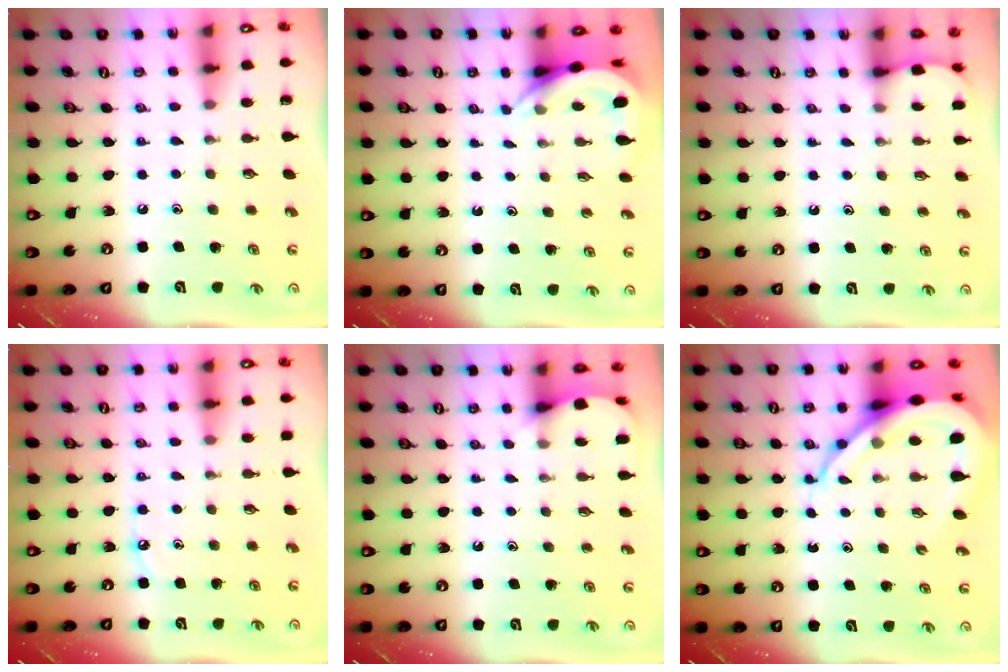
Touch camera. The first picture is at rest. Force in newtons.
{"total": 4.2, "press": 4.1, "slide": 0.4}
{"total": 1.3, "press": 1.3, "slide": 0.1}
{"total": 4.9, "press": 4.8, "slide": 0.7}
{"total": 4.6, "press": 4.5, "slide": 0.5}
{"total": 12.9, "press": 12.8, "slide": 1.5}